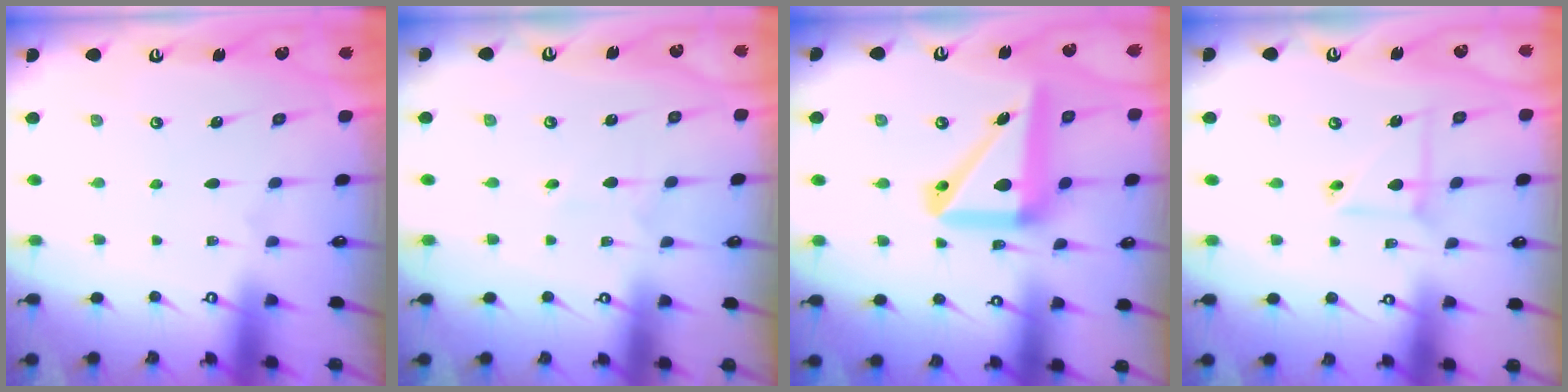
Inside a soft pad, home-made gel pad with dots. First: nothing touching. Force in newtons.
{"total": 1.8, "press": 1.8, "slide": 0.2}
{"total": 16.7, "press": 16.5, "slide": 2.5}
{"total": 5.7, "press": 5.7, "slide": 0.6}